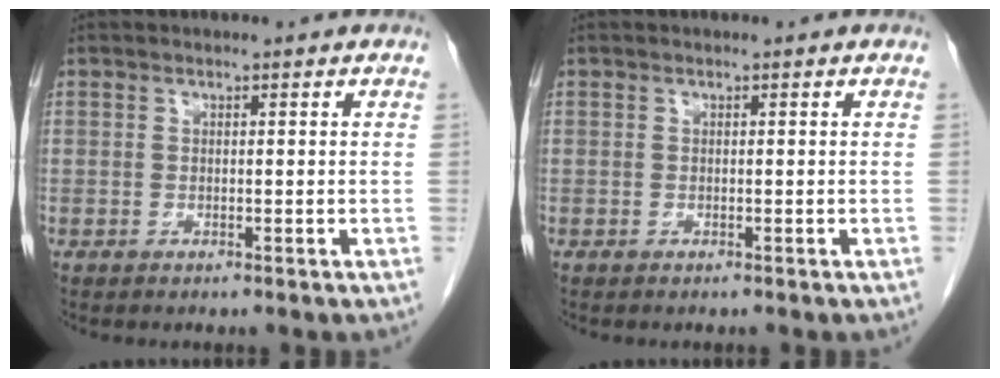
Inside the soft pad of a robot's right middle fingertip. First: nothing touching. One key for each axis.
{"total": 0.0}